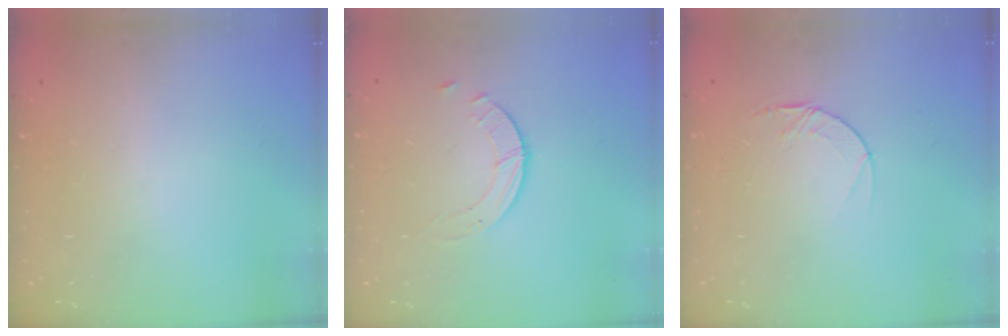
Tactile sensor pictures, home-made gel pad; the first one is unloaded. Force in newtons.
{"total": 1.8, "press": 1.8, "slide": 0.2}
{"total": 4.6, "press": 4.6, "slide": 0.4}